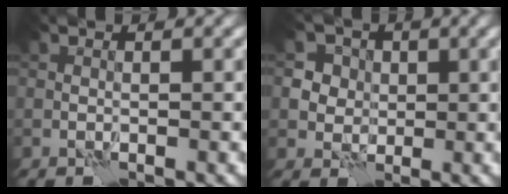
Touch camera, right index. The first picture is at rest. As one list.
[{"total": 4.8, "force": [1.7, 4.2, 1.7], "torque": [-0.025, 0.009, 0.021]}]